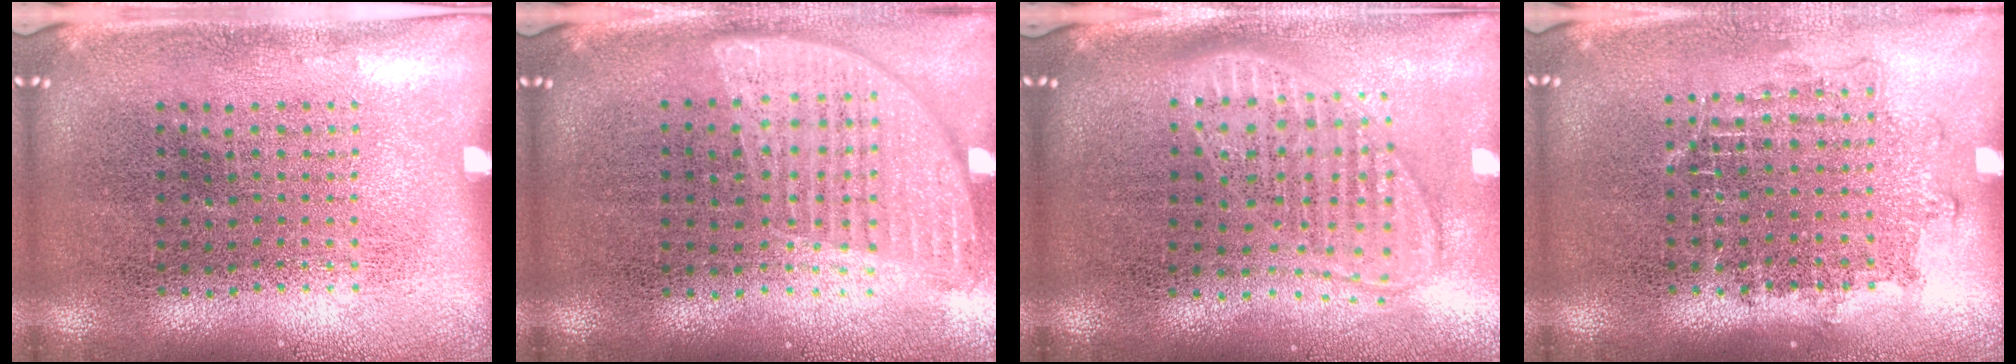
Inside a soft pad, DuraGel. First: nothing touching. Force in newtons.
{"total": 1.0, "press": 1.0, "slide": 0.1}
{"total": 1.8, "press": 1.5, "slide": 1.1}
{"total": 1.2, "press": 1.1, "slide": 0.6}